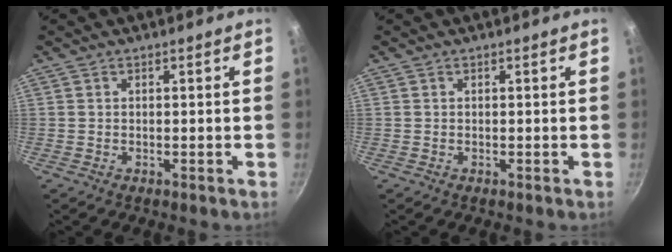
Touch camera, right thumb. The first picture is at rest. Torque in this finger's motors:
{"motor_torque": [-0.08, -0.01, -0.06, -0.27, 0.00]}